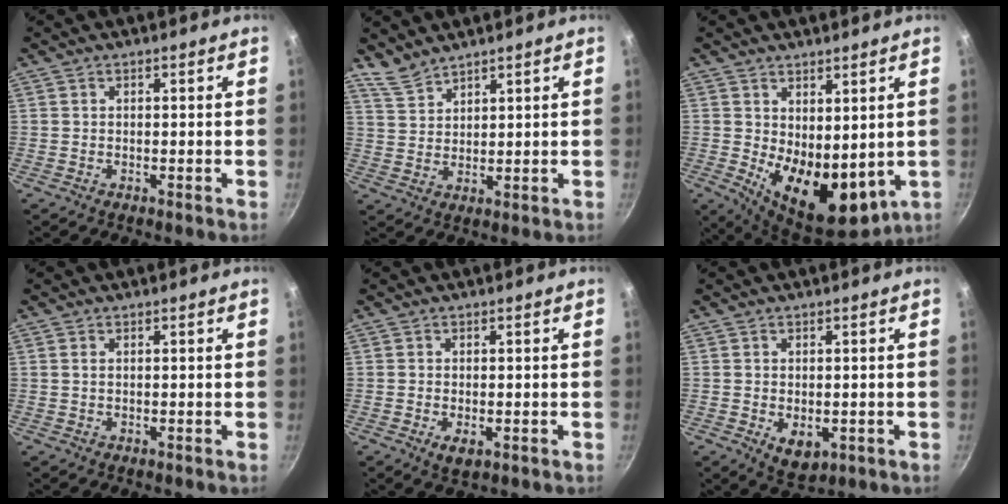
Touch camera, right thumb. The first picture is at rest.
{"total": 4.4, "force": [4.1, 1.3, 1.0], "torque": [-0.018, -0.017, 0.090]}
{"total": 12.9, "force": [1.0, 7.4, 10.6], "torque": [-0.132, -0.040, 0.039]}
{"total": 0.8, "force": [0.3, 0.5, 0.6], "torque": [-0.011, 0.001, 0.004]}
{"total": 2.8, "force": [-0.7, 1.5, 2.2], "torque": [-0.037, -0.009, -0.008]}
{"total": 4.9, "force": [-0.8, 3.3, 3.6], "torque": [-0.048, -0.011, -0.001]}